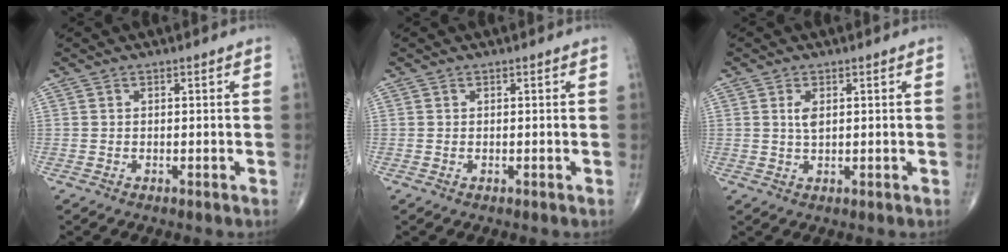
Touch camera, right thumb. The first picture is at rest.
{"total": 0.0}
{"total": 2.4, "force": [0.7, 1.2, 2.0], "torque": [-0.035, -0.003, 0.013]}